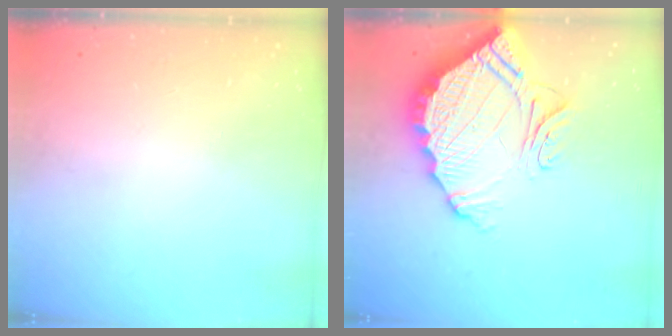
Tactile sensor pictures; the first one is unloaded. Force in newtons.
{"total": 17.1, "press": 17.0, "slide": 1.5}